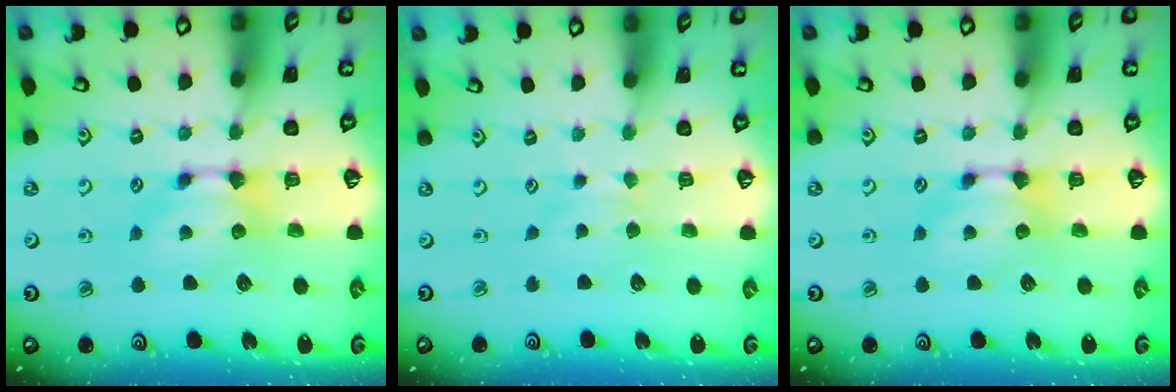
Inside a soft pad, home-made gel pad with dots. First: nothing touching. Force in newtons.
{"total": 2.5, "press": 2.4, "slide": 0.5}
{"total": 0.0}